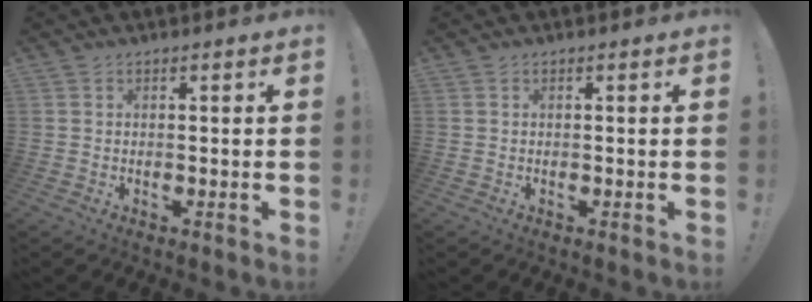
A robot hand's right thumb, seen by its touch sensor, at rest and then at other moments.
{"total": 0.0}